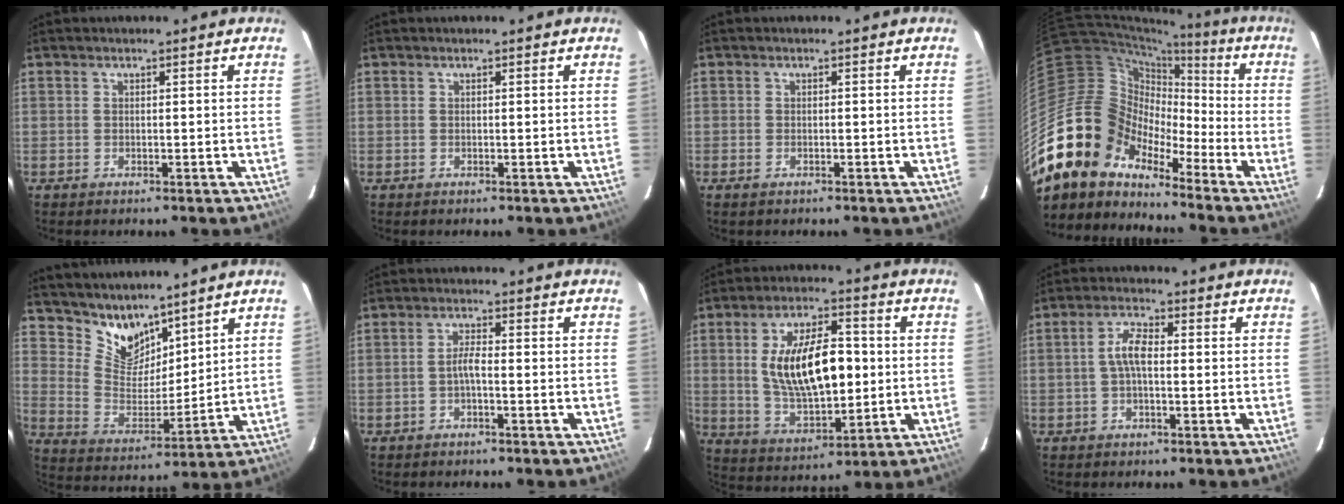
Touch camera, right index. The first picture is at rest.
{"total": 0.0}
{"total": 1.3, "force": [-0.9, 0.6, 0.7], "torque": [-0.014, -0.003, -0.017]}
{"total": 17.4, "force": [-13.0, 10.3, 5.1], "torque": [-0.110, 0.022, -0.251]}
{"total": 9.6, "force": [8.2, 4.2, 2.4], "torque": [-0.046, -0.003, 0.165]}
{"total": 2.2, "force": [-1.0, 0.3, 1.9], "torque": [-0.039, 0.006, -0.020]}
{"total": 16.2, "force": [1.1, 7.3, 14.4], "torque": [-0.260, 0.006, 0.034]}
{"total": 4.5, "force": [-0.3, 1.8, 4.1], "torque": [-0.085, 0.012, -0.005]}